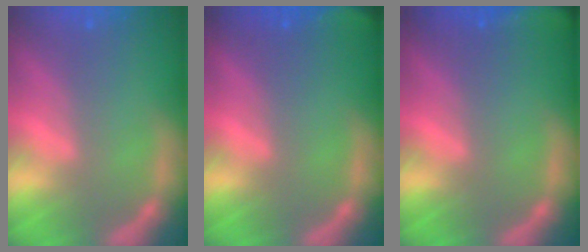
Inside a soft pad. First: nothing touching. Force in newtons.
{"total": 2.9}
{"total": 5.0}